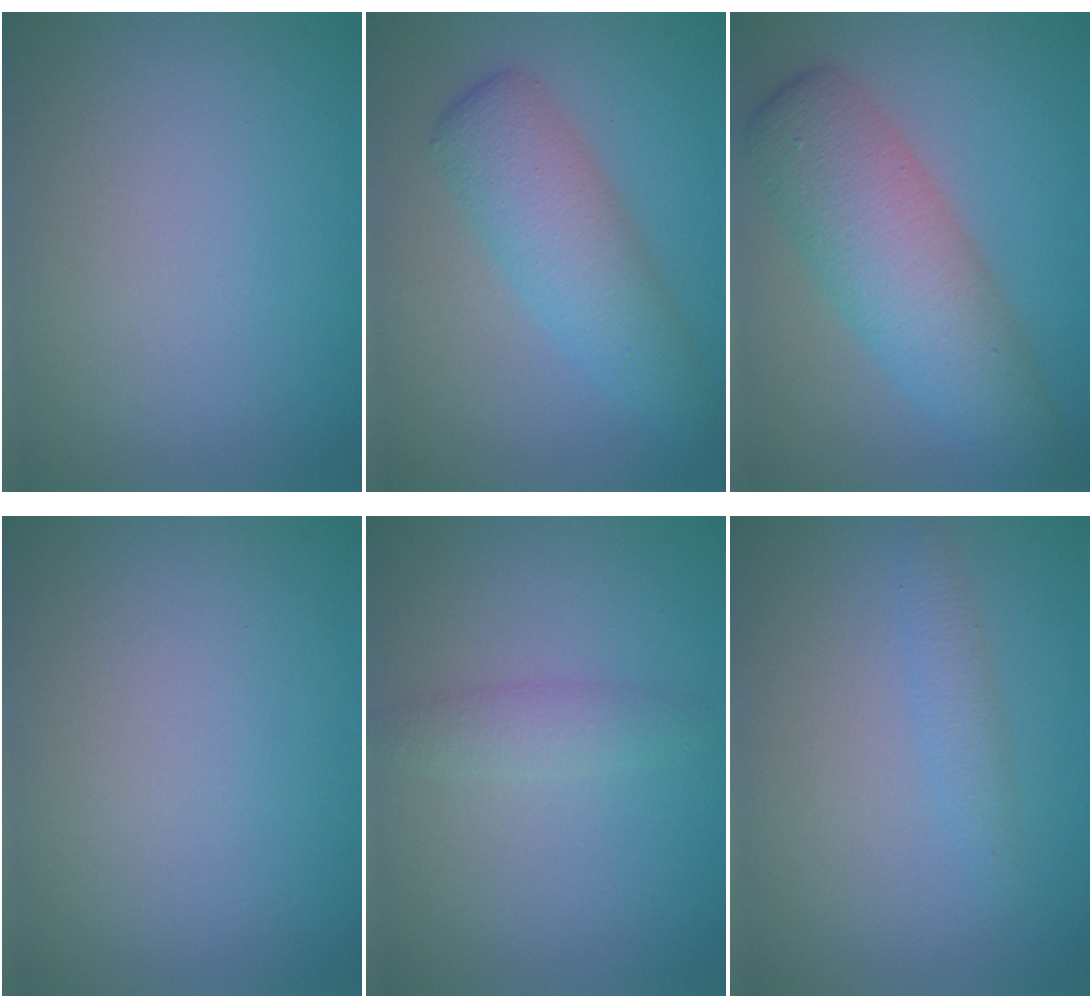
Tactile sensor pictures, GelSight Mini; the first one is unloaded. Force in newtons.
{"total": 5.0, "press": 5.0, "slide": 0.2}
{"total": 7.5, "press": 7.5, "slide": 0.4}
{"total": 0.0}
{"total": 1.8, "press": 1.8, "slide": 0.1}
{"total": 1.4, "press": 1.4, "slide": 0.0}